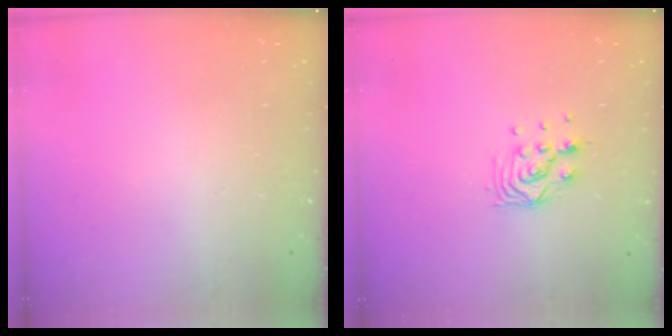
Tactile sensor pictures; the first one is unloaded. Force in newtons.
{"total": 8.8, "press": 8.8, "slide": 0.7}